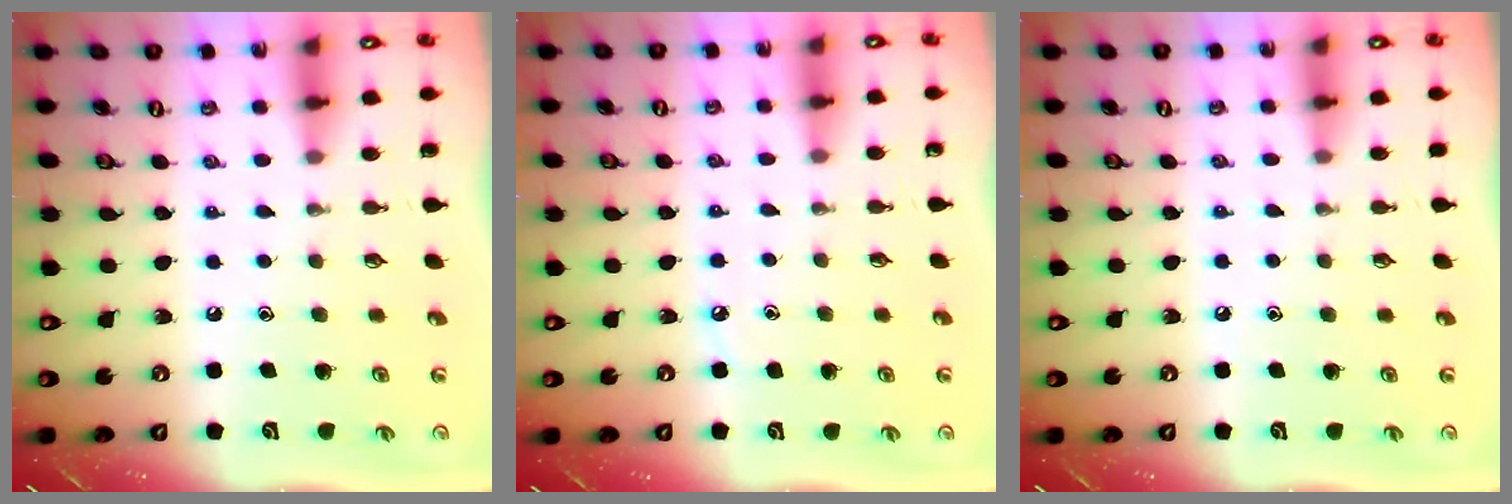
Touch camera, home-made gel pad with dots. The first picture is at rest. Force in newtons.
{"total": 2.7, "press": 2.7, "slide": 0.4}
{"total": 4.1, "press": 4.0, "slide": 0.7}